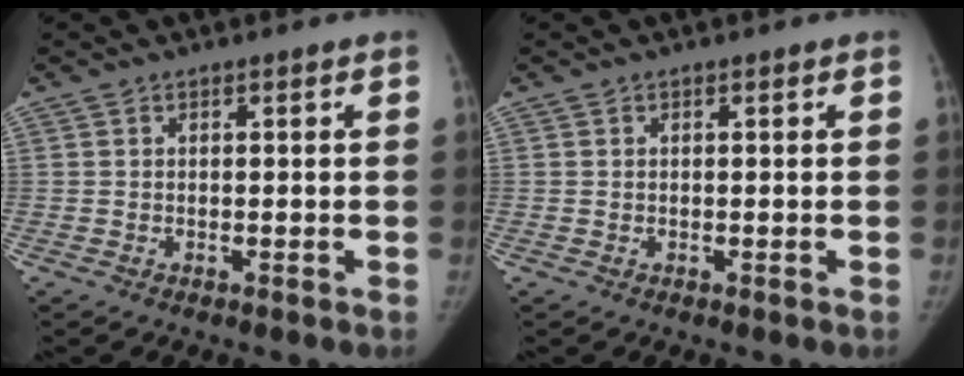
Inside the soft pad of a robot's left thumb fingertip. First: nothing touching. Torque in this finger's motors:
{"motor_torque": [0.73, -0.01, 0.59, 0.03, 0.15]}